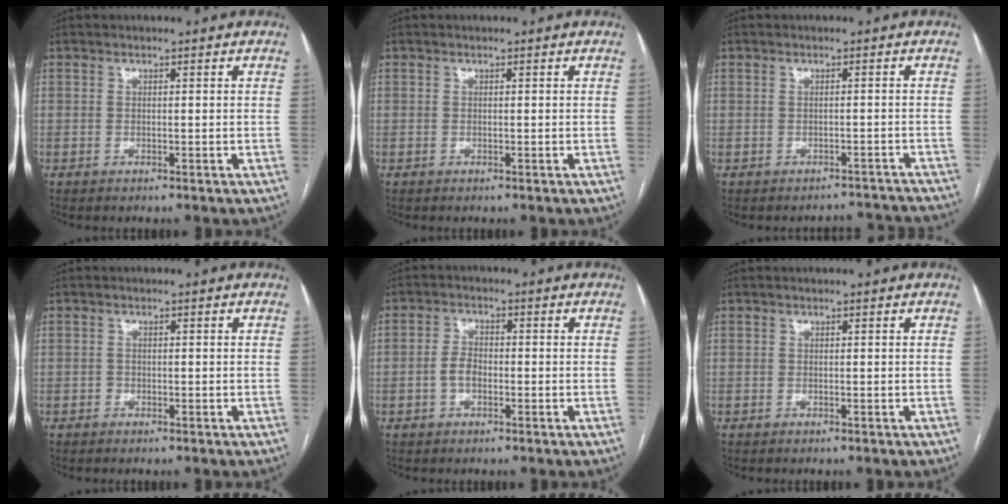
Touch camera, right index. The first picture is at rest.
{"total": 0.0}
{"total": 4.3, "force": [-4.2, 1.0, -0.3], "torque": [0.014, 0.017, -0.042]}
{"total": 0.7, "force": [-0.3, 0.6, 0.1], "torque": [-0.001, 0.003, -0.007]}
{"total": 3.1, "force": [-0.8, 1.8, 2.4], "torque": [-0.050, 0.009, -0.016]}
{"total": 0.0}